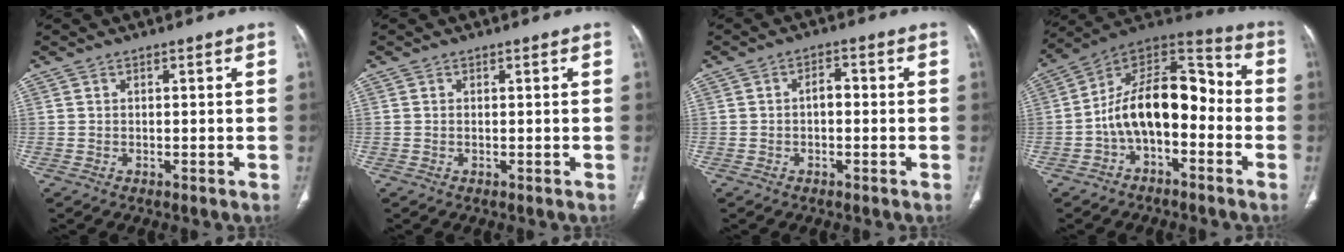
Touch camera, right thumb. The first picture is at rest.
{"total": 0.0}
{"total": 2.8, "force": [-0.4, 1.6, 2.2], "torque": [-0.029, 0.012, -0.011]}
{"total": 16.7, "force": [-3.2, 9.6, 13.3], "torque": [-0.189, 0.074, -0.065]}